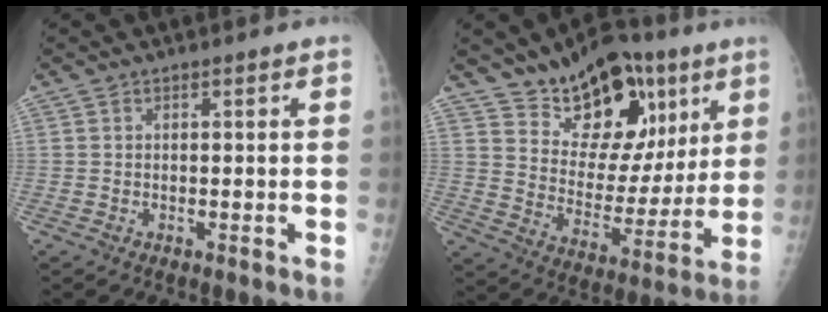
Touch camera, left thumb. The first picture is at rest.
{"total": 19.2, "force": [11.2, 10.9, 11.1], "torque": [-0.106, -0.052, 0.185]}